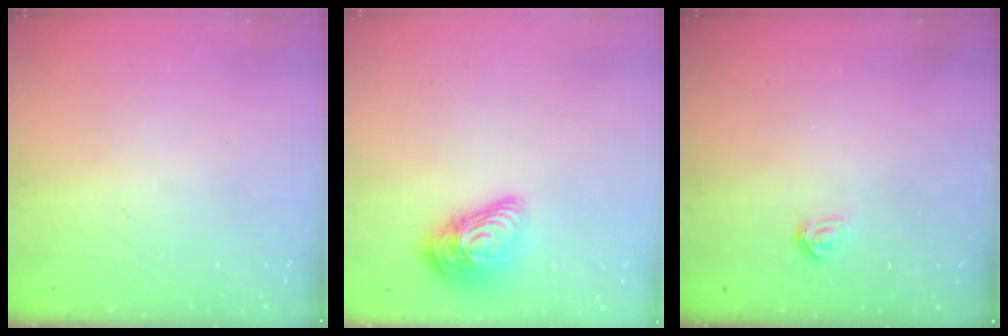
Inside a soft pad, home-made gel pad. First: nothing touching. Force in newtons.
{"total": 14.0, "press": 14.0, "slide": 0.4}
{"total": 2.1, "press": 2.1, "slide": 0.1}